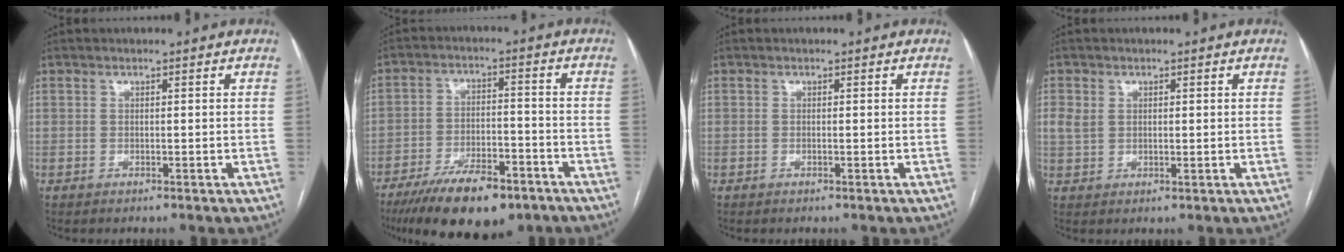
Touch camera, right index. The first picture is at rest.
{"total": 12.6, "force": [-9.0, 4.8, 7.4], "torque": [-0.119, -0.006, -0.145]}
{"total": 0.0}
{"total": 2.9, "force": [0.9, 2.2, 1.8], "torque": [-0.043, 0.008, 0.022]}